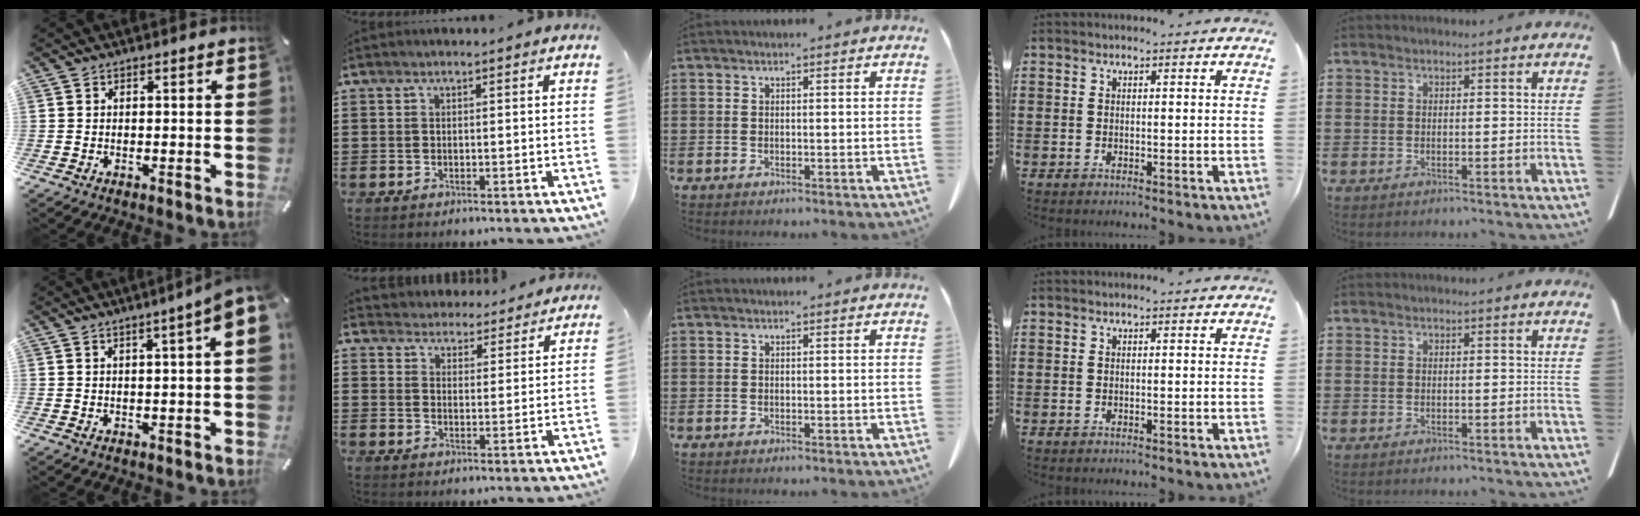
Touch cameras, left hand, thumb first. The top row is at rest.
{"thumb": {"total": 5.3, "force": [1.8, 0.2, 5.0], "torque": [-0.083, -0.012, 0.030]}, "index": {"total": 4.1, "force": [4.0, 0.6, -0.4], "torque": [-0.014, -0.027, 0.071]}}